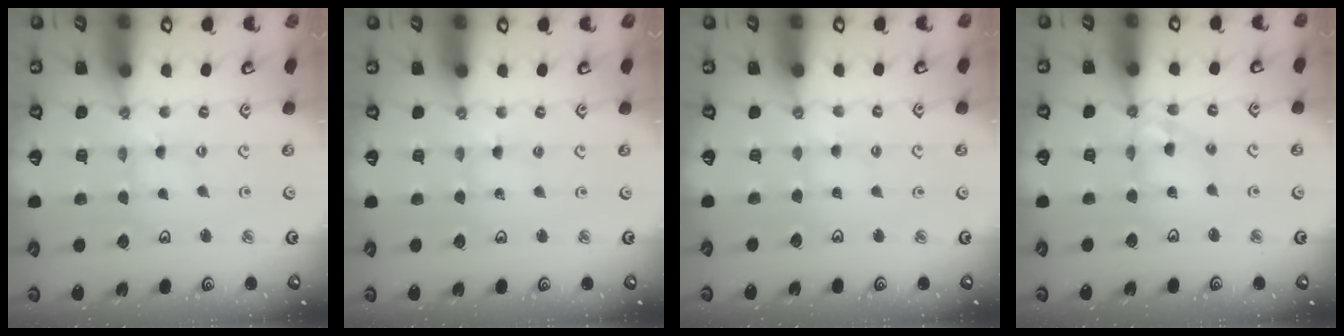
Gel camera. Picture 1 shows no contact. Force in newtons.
{"total": 2.5, "press": 2.5, "slide": 0.3}
{"total": 2.5, "press": 2.5, "slide": 0.2}
{"total": 10.4, "press": 10.3, "slide": 1.1}